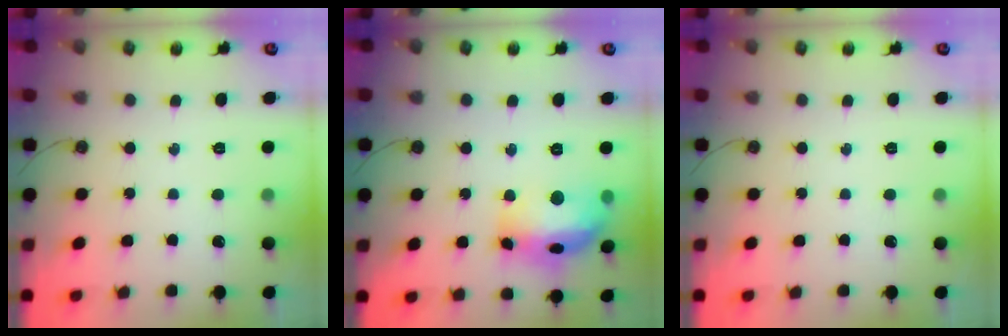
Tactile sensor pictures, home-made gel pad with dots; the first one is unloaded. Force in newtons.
{"total": 18.6, "press": 18.5, "slide": 1.8}
{"total": 0.0}